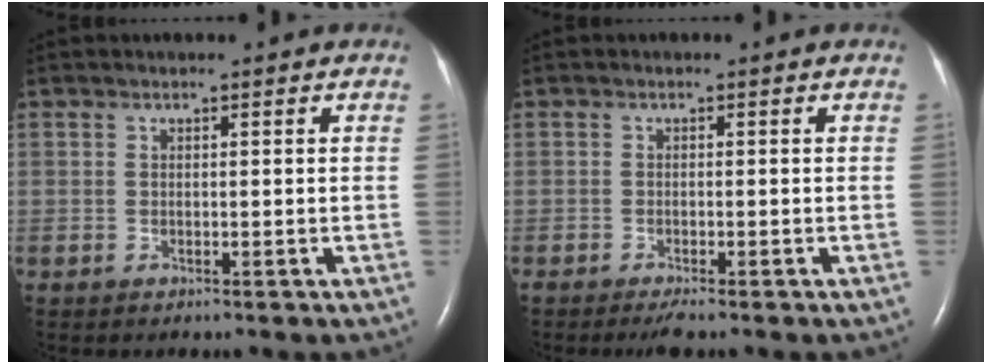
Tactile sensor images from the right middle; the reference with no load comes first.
{"total": 1.9, "force": [-1.5, 0.0, 1.2], "torque": [-0.026, -0.007, -0.023]}